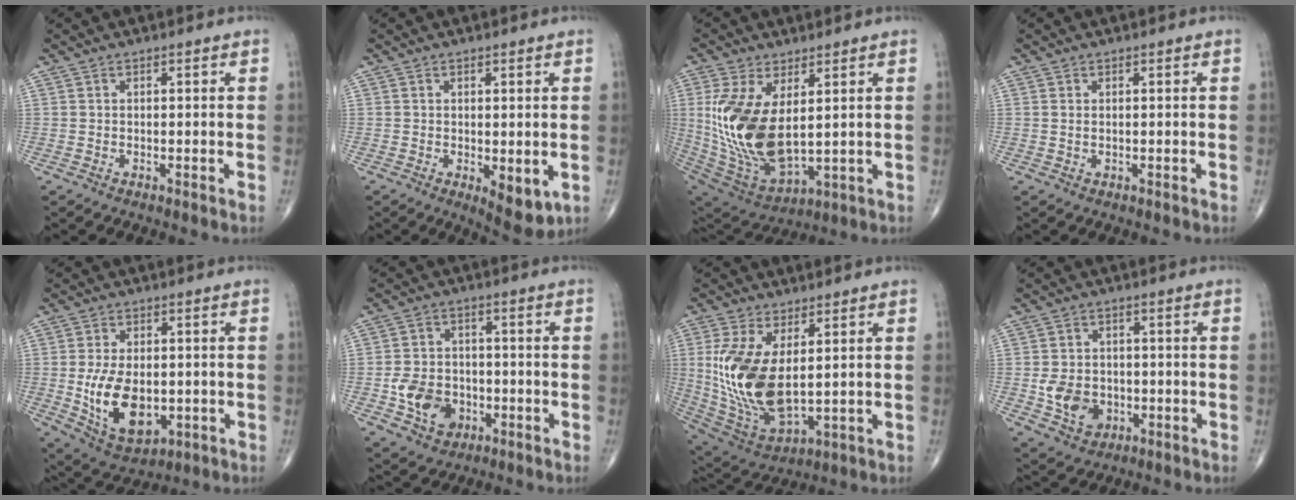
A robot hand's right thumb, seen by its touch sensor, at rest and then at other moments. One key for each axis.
{"total": 6.1, "fx": -1.3, "fy": 2.7, "fz": 5.3, "tx": -0.062, "ty": -0.017, "tz": -0.009}
{"total": 18.8, "fx": 2.7, "fy": 9.5, "fz": 16.0, "tx": -0.330, "ty": -0.026, "tz": 0.074}
{"total": 0.6, "fx": 0.2, "fy": 0.3, "fz": 0.5, "tx": -0.012, "ty": 0.002, "tz": 0.006}
{"total": 13.5, "fx": -1.8, "fy": 8.0, "fz": 10.7, "tx": -0.171, "ty": -0.009, "tz": -0.010}
{"total": 9.7, "fx": -2.8, "fy": 7.5, "fz": 5.3, "tx": -0.069, "ty": 0.015, "tz": -0.046}
{"total": 17.5, "fx": 2.1, "fy": 8.7, "fz": 15.1, "tx": -0.310, "ty": -0.021, "tz": 0.062}
{"total": 7.9, "fx": -1.5, "fy": 6.3, "fz": 4.6, "tx": -0.061, "ty": 0.004, "tz": -0.017}